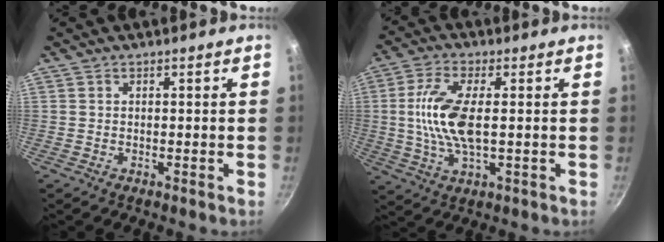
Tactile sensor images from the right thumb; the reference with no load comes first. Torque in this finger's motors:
{"motor_torque": [1.64, 1.93, 1.42, -0.23, 0.19]}